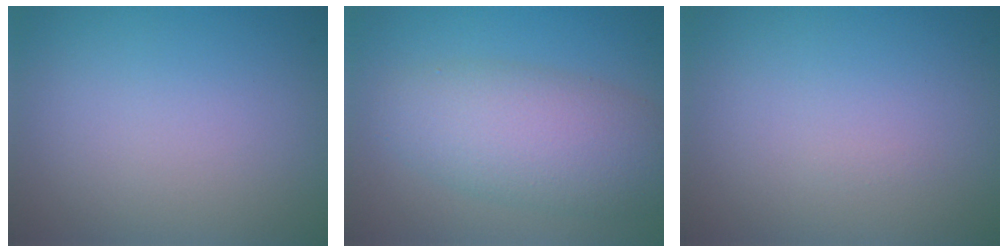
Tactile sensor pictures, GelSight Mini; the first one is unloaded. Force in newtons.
{"total": 6.3, "press": 6.3, "slide": 0.2}
{"total": 0.0}